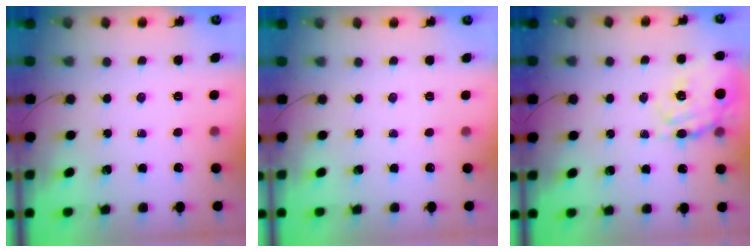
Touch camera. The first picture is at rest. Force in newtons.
{"total": 2.5, "press": 2.5, "slide": 0.5}
{"total": 12.4, "press": 12.0, "slide": 3.0}